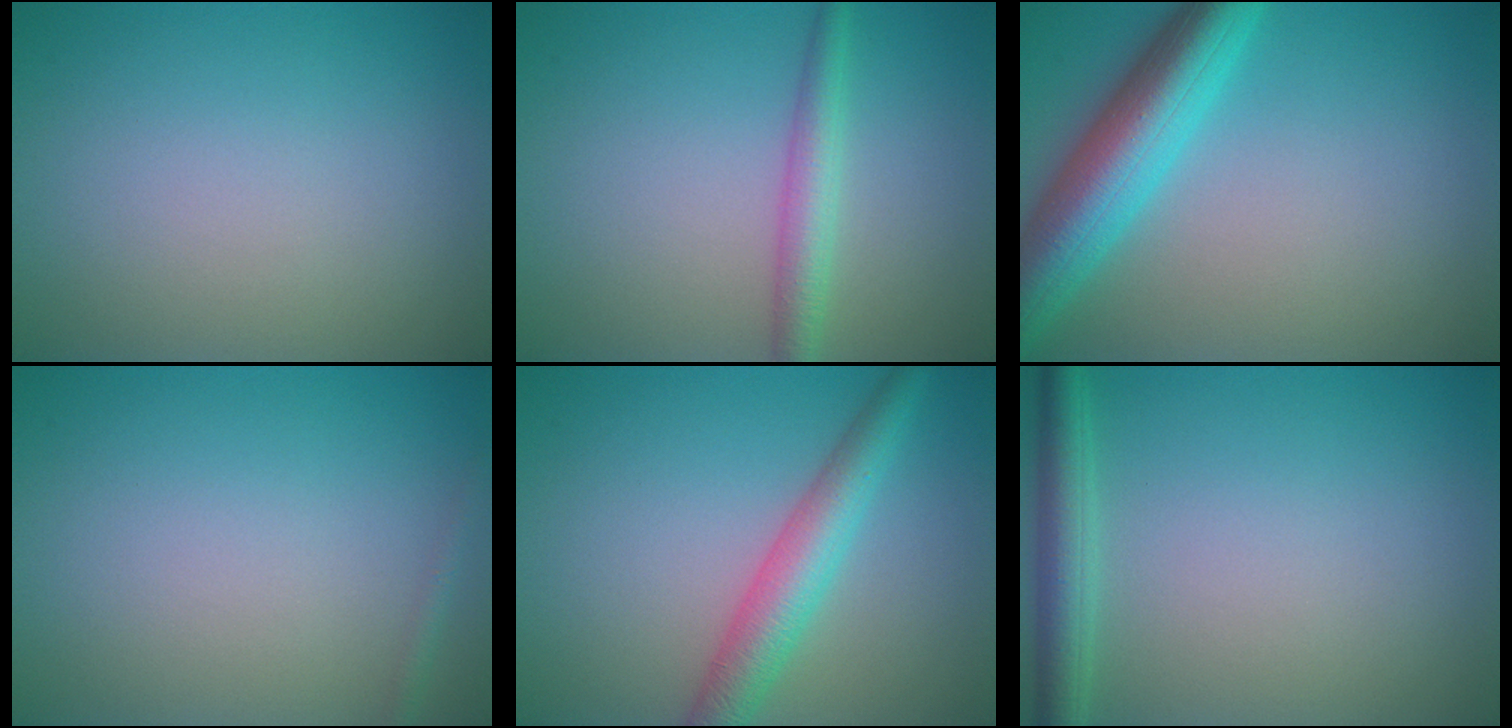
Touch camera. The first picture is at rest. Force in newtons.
{"total": 2.7, "press": 2.7, "slide": 0.1}
{"total": 7.7, "press": 7.7, "slide": 0.3}
{"total": 0.7, "press": 0.7, "slide": 0.0}
{"total": 4.4, "press": 4.4, "slide": 0.1}
{"total": 3.1, "press": 3.1, "slide": 0.2}